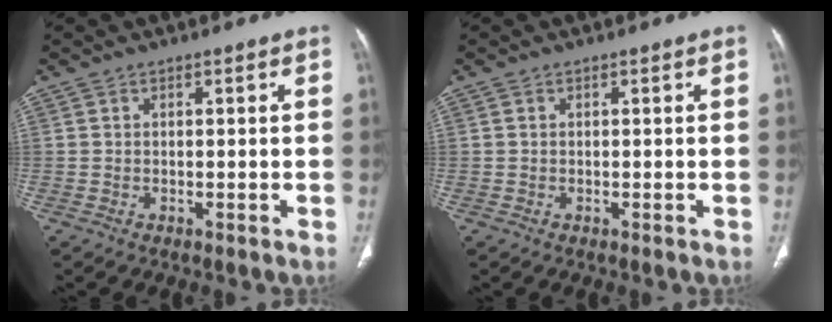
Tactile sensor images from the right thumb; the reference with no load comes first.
{"total": 0.0}